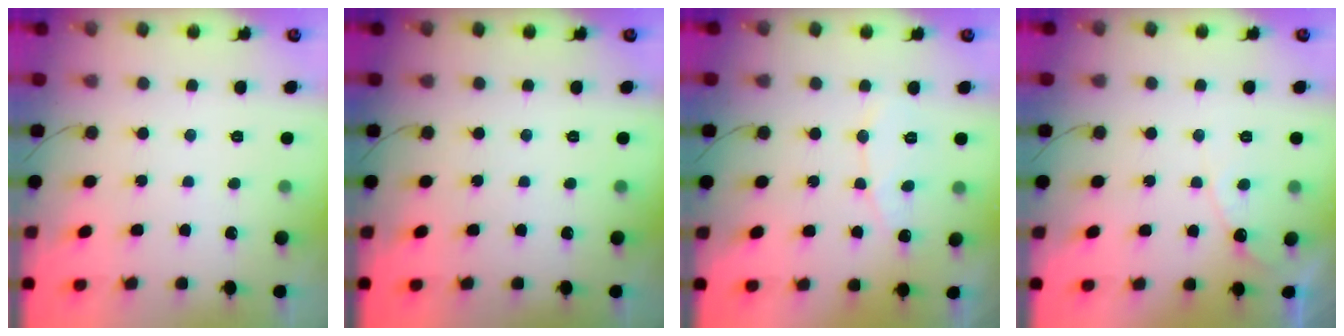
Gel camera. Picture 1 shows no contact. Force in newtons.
{"total": 0.0}
{"total": 5.7, "press": 5.7, "slide": 0.4}
{"total": 6.6, "press": 6.6, "slide": 0.5}